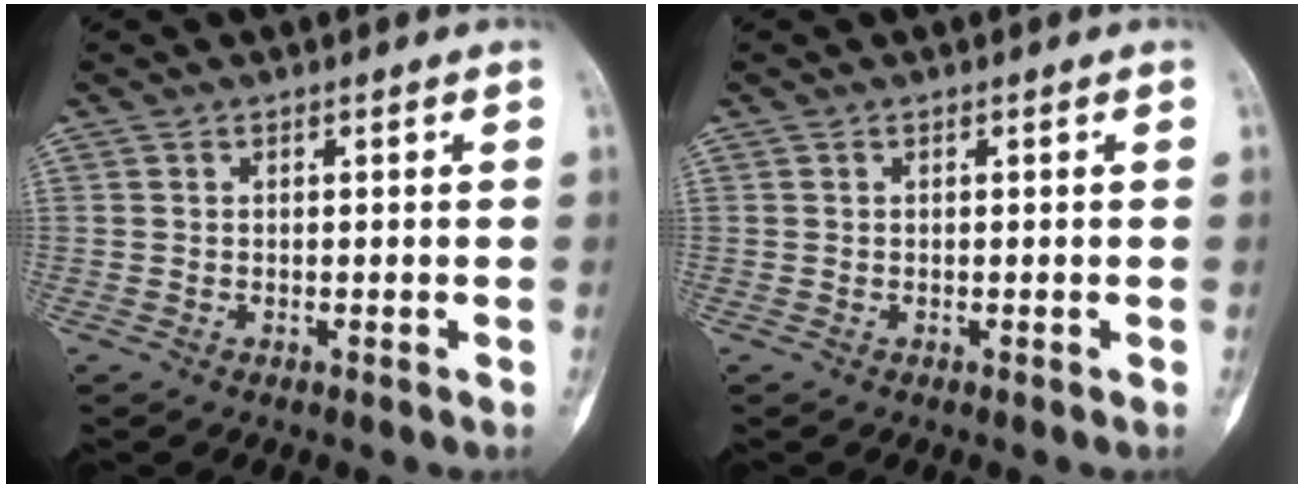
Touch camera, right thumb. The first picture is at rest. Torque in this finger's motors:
{"motor_torque": [0.01, -0.01, 0.01, -0.01, 0.00]}